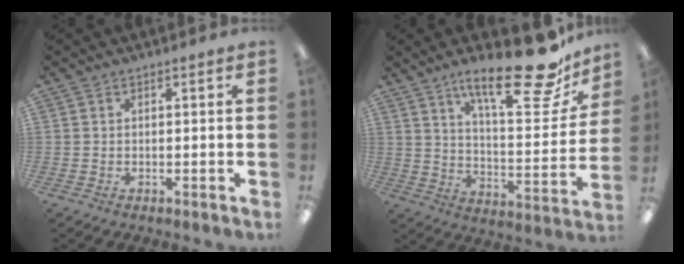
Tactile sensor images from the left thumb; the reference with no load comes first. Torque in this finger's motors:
{"motor_torque": [0.64, 0.42, 1.35, -1.43, 0.26]}